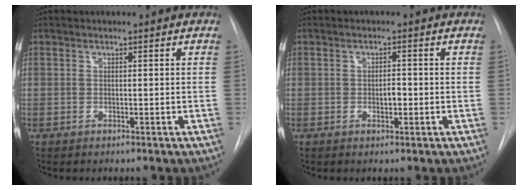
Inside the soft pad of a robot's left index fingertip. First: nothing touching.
{"total": 1.8, "force": [-0.8, 0.8, 1.4], "torque": [-0.020, -0.003, -0.011]}